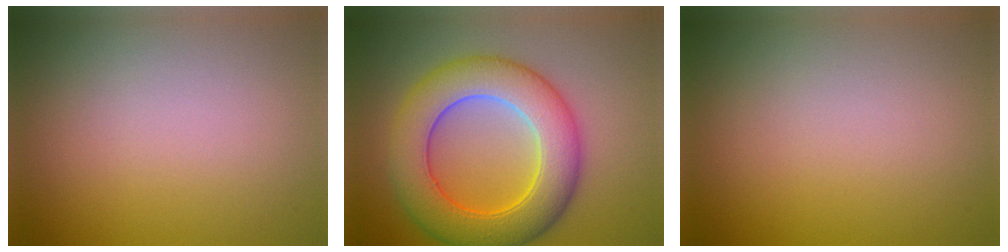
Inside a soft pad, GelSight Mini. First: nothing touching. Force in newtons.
{"total": 9.1, "press": 9.1, "slide": 0.3}
{"total": 0.0}